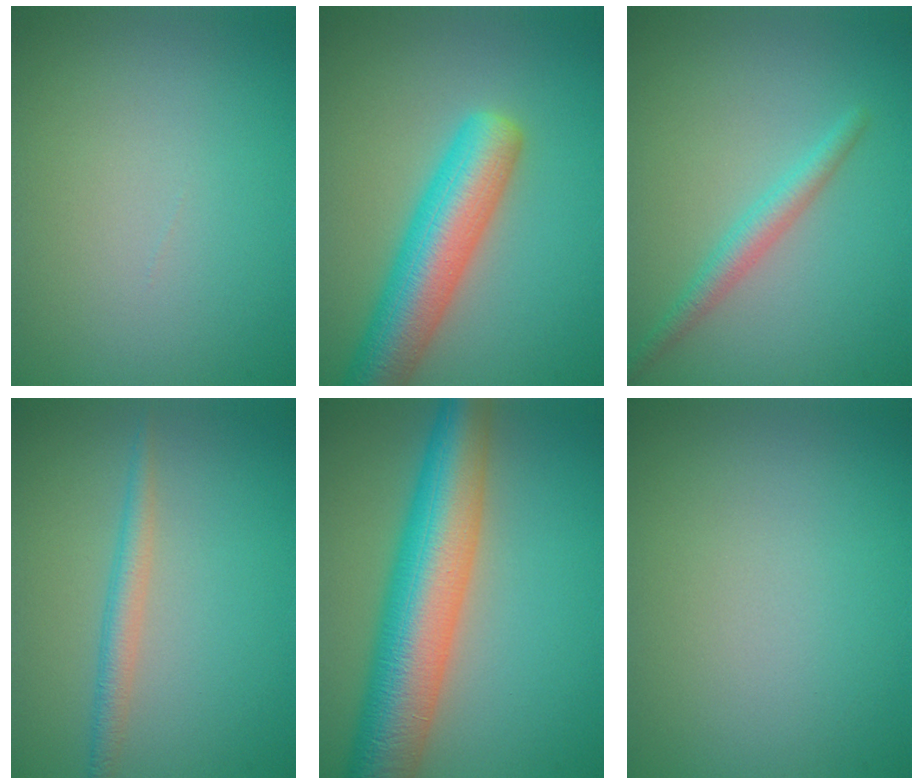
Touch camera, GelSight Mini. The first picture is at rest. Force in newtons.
{"total": 7.2, "press": 7.2, "slide": 0.4}
{"total": 2.1, "press": 2.1, "slide": 0.0}
{"total": 2.1, "press": 2.1, "slide": 0.1}
{"total": 10.6, "press": 10.6, "slide": 0.3}
{"total": 0.0}